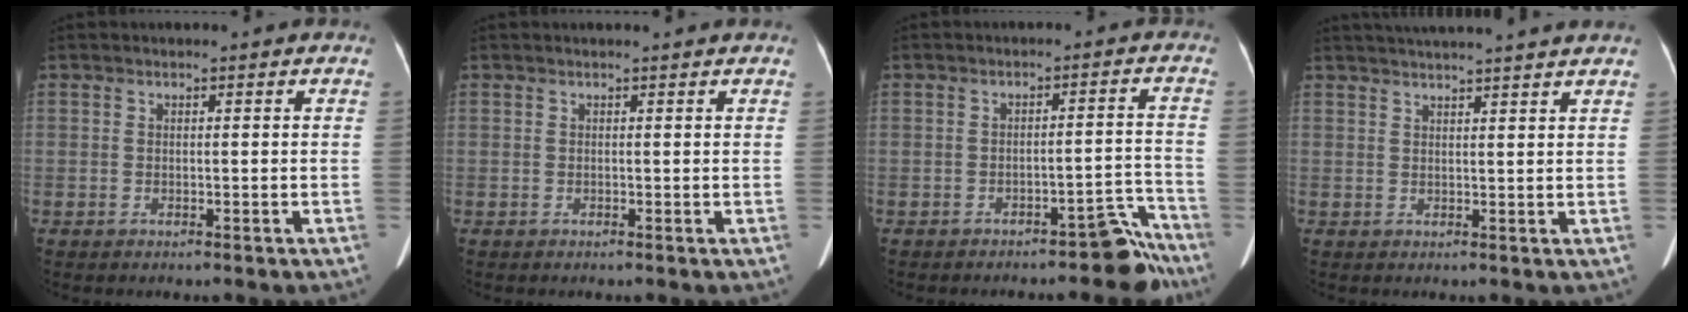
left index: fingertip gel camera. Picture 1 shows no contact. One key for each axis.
{"total": 2.1, "fx": 1.9, "fy": -0.1, "fz": 0.7, "tx": -0.011, "ty": 0.015, "tz": 0.022}
{"total": 5.5, "fx": -4.9, "fy": 1.3, "fz": 2.1, "tx": 0.000, "ty": 0.027, "tz": -0.065}
{"total": 12.6, "fx": 11.5, "fy": -0.7, "fz": 5.2, "tx": -0.087, "ty": 0.016, "tz": 0.147}